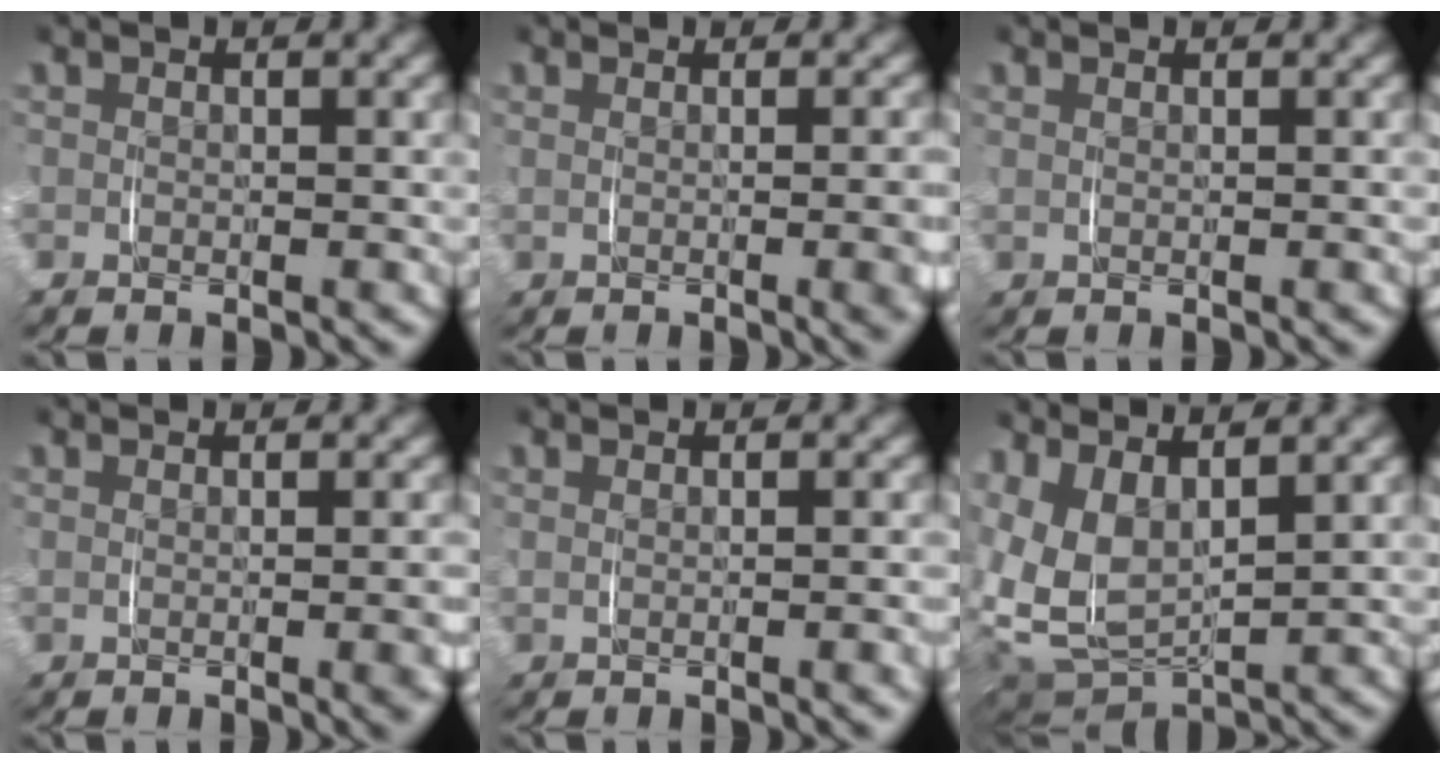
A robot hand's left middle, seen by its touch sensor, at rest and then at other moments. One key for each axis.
{"total": 3.4, "fx": 0.4, "fy": 0.5, "fz": 3.4, "tx": -0.032, "ty": 0.007, "tz": 0.002}
{"total": 0.7, "fx": 0.3, "fy": -0.1, "fz": 0.6, "tx": -0.008, "ty": 0.002, "tz": 0.007}
{"total": 2.4, "fx": 0.3, "fy": 0.1, "fz": 2.4, "tx": -0.022, "ty": 0.005, "tz": 0.004}
{"total": 1.4, "fx": 0.2, "fy": -0.1, "fz": 1.4, "tx": -0.023, "ty": 0.006, "tz": 0.004}
{"total": 11.3, "fx": 1.4, "fy": 8.8, "fz": 6.9, "tx": -0.199, "ty": -0.027, "tz": 0.021}